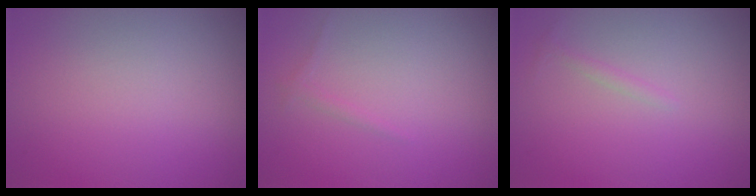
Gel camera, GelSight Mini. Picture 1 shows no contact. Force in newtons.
{"total": 0.6, "press": 0.6, "slide": 0.0}
{"total": 0.7, "press": 0.7, "slide": 0.1}